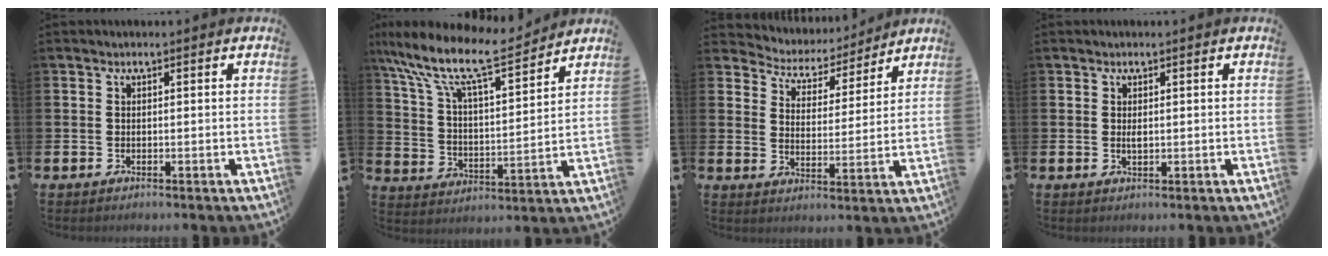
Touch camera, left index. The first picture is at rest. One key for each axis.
{"total": 11.2, "fx": 9.4, "fy": 2.8, "fz": 5.5, "tx": -0.137, "ty": -0.060, "tz": 0.159}
{"total": 4.6, "fx": 4.3, "fy": 1.8, "fz": -0.1, "tx": -0.019, "ty": -0.041, "tz": 0.066}
{"total": 0.8, "fx": 0.2, "fy": 0.3, "fz": 0.7, "tx": -0.007, "ty": -0.001, "tz": 0.002}